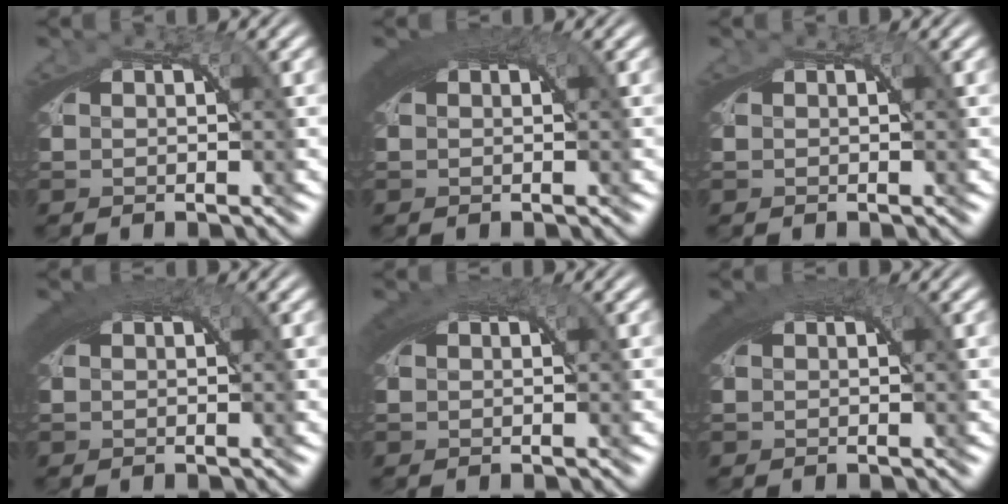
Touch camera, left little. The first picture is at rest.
{"total": 4.3, "force": [1.9, 1.5, 3.6], "torque": [-0.050, 0.015, 0.024]}
{"total": 0.0}
{"total": 3.8, "force": [1.7, 1.3, 3.1], "torque": [-0.043, 0.014, 0.022]}
{"total": 2.9, "force": [1.5, 1.0, 2.3], "torque": [-0.034, 0.013, 0.019]}
{"total": 3.5, "force": [1.7, 1.2, 2.8], "torque": [-0.041, 0.014, 0.021]}